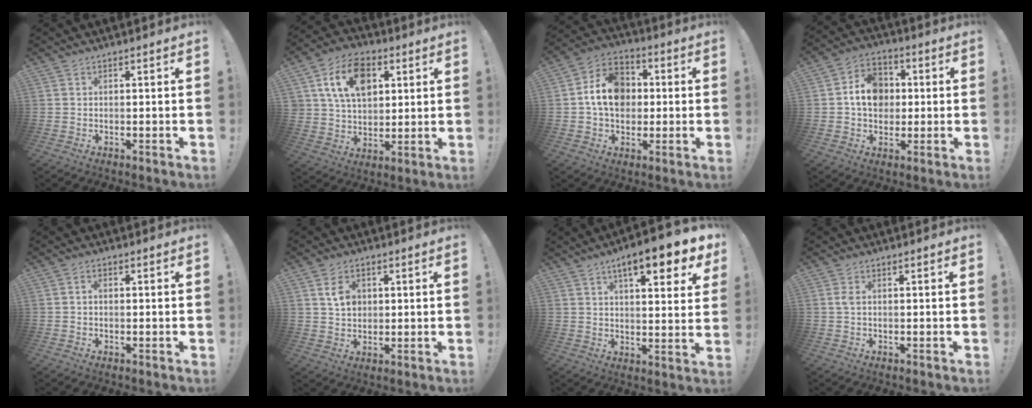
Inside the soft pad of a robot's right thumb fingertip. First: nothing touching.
{"total": 15.3, "force": [6.0, 10.8, 8.9], "torque": [-0.145, -0.006, 0.117]}
{"total": 13.9, "force": [1.1, 11.0, 8.4], "torque": [-0.135, 0.011, 0.027]}
{"total": 12.2, "force": [1.2, 10.1, 6.7], "torque": [-0.104, 0.010, 0.029]}
{"total": 1.4, "force": [-0.1, 1.0, 1.0], "torque": [-0.023, 0.006, -0.002]}
{"total": 4.4, "force": [1.6, 2.8, 3.0], "torque": [-0.045, -0.003, 0.027]}
{"total": 11.1, "force": [6.5, 2.5, 8.6], "torque": [-0.121, -0.034, 0.101]}
{"total": 1.6, "force": [0.3, 0.7, 1.4], "torque": [-0.030, 0.005, 0.005]}